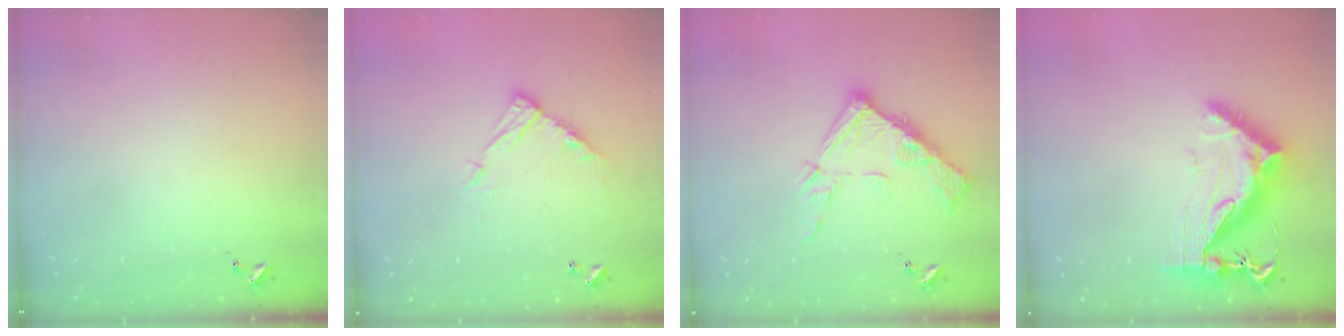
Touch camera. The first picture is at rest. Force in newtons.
{"total": 11.4, "press": 11.4, "slide": 0.7}
{"total": 14.5, "press": 14.4, "slide": 1.6}
{"total": 11.9, "press": 11.9, "slide": 1.0}